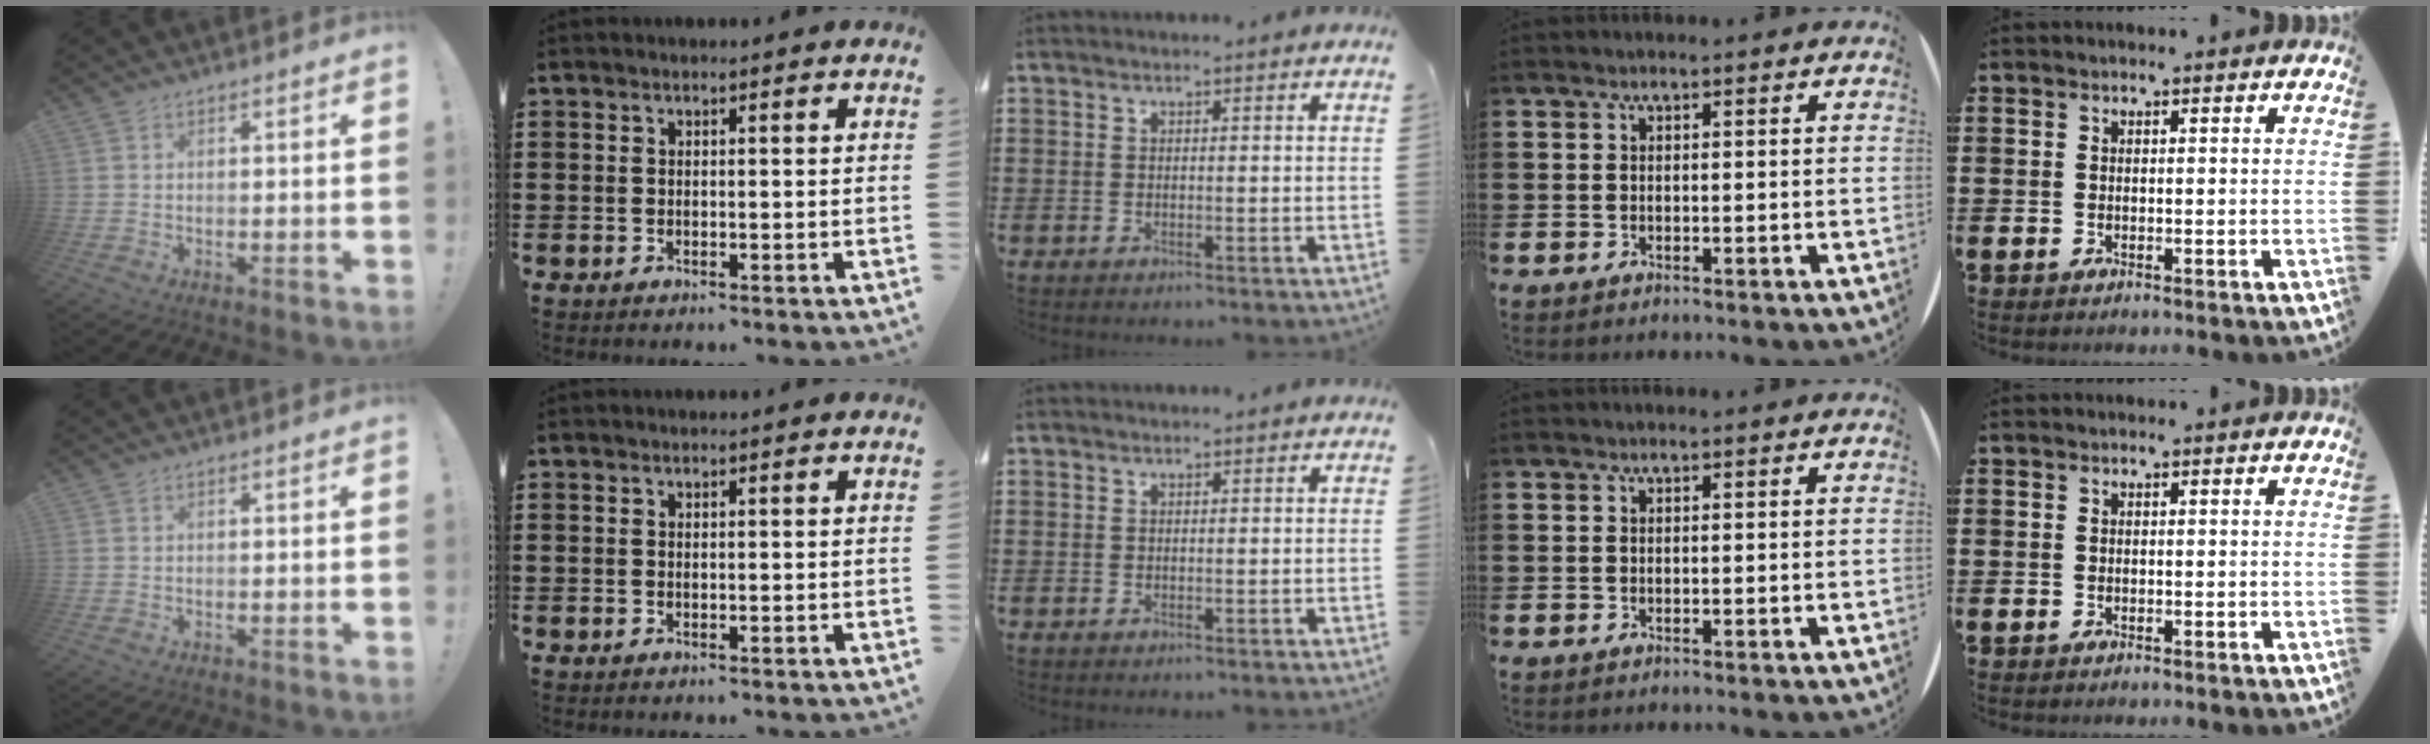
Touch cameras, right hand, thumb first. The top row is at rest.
{}